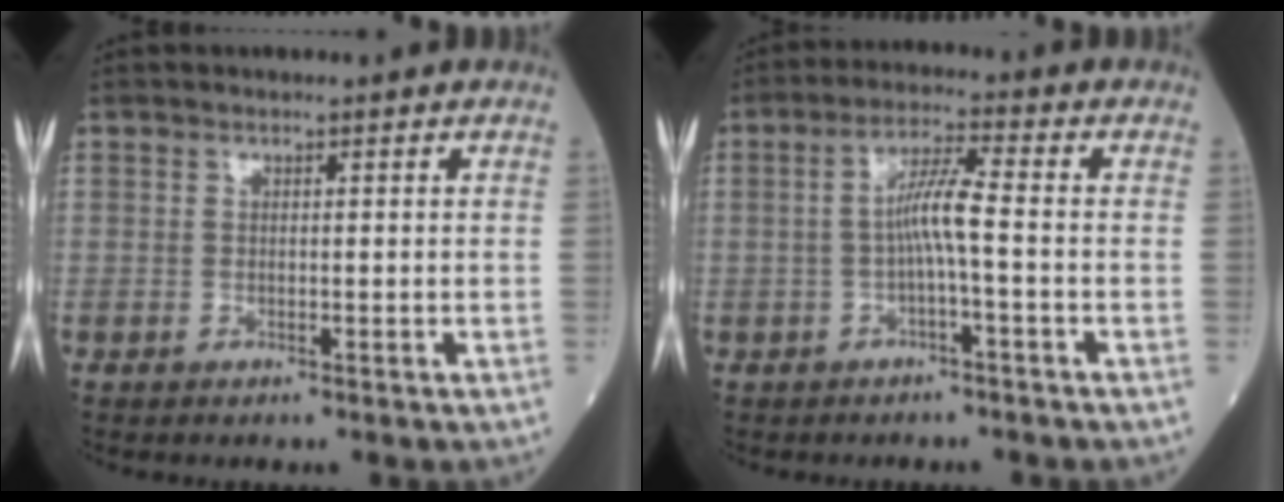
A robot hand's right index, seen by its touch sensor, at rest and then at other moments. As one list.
[{"total": 5.1, "force": [-0.8, 0.0, 5.0], "torque": [-0.094, 0.014, -0.014]}]